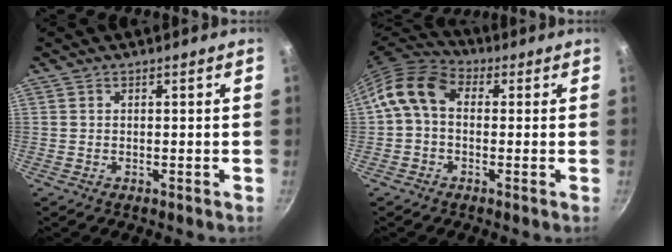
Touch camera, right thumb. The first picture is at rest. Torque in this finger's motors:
{"motor_torque": [-0.53, 0.96, 0.38, -0.33, 0.17]}